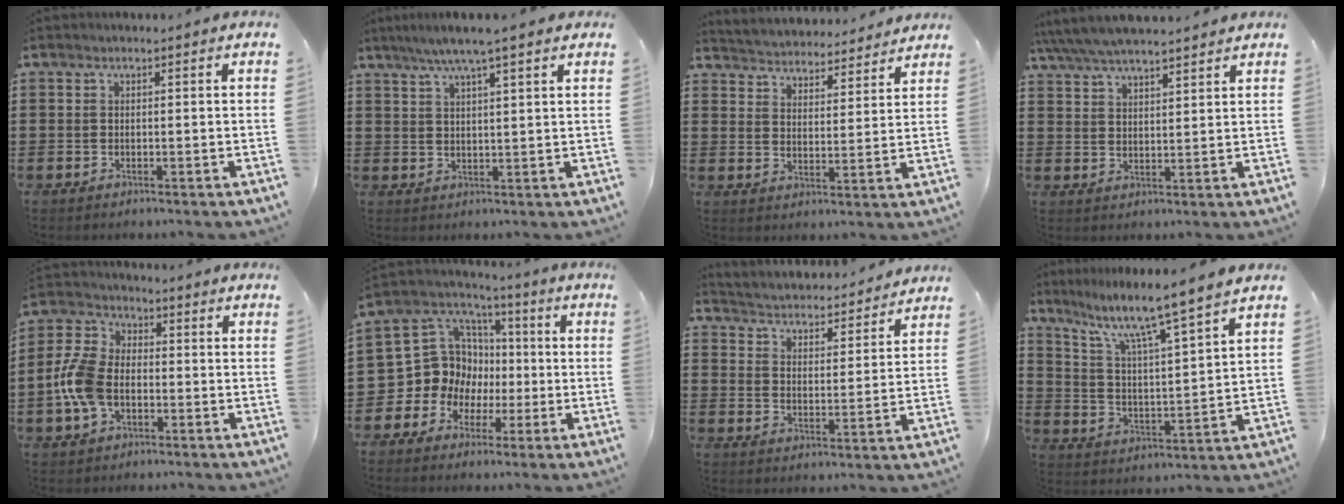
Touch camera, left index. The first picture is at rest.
{"total": 4.7, "force": [3.4, -0.2, 3.2], "torque": [-0.070, -0.002, 0.060]}
{"total": 4.0, "force": [4.0, 0.0, -0.6], "torque": [-0.013, -0.032, 0.066]}
{"total": 5.0, "force": [4.7, 0.5, 1.5], "torque": [-0.046, -0.016, 0.085]}
{"total": 8.5, "force": [-2.2, 5.4, 6.2], "torque": [-0.165, 0.003, -0.050]}
{"total": 11.3, "force": [-0.5, 10.9, 2.8], "torque": [-0.104, -0.013, -0.002]}
{"total": 3.4, "force": [3.4, -0.1, -0.2], "torque": [-0.019, -0.035, 0.050]}
{"total": 7.5, "force": [6.1, -0.6, 4.3], "torque": [-0.107, -0.047, 0.095]}